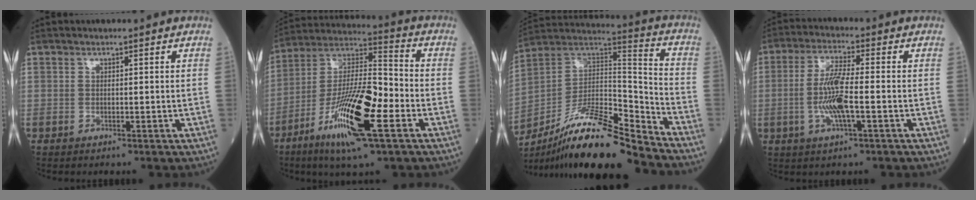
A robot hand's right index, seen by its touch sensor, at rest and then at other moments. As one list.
[{"total": 18.1, "force": [-7.3, 2.8, 16.3], "torque": [-0.320, -0.016, -0.131]}, {"total": 18.8, "force": [-14.8, 1.8, 11.5], "torque": [-0.223, 0.020, -0.266]}, {"total": 8.0, "force": [-1.5, 0.8, 7.8], "torque": [-0.160, -0.003, -0.033]}]